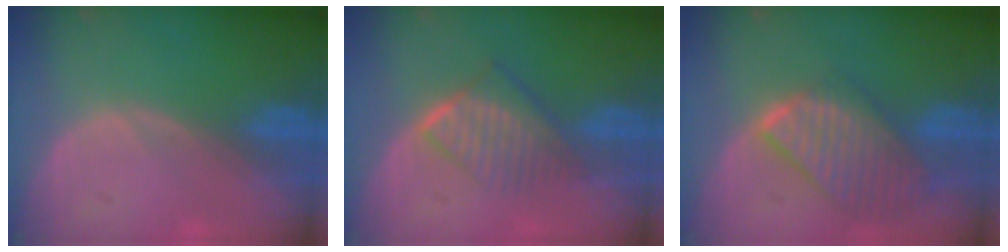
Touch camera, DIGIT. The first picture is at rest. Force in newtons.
{"total": 6.6, "press": 6.0, "slide": 2.9}
{"total": 9.7, "press": 8.4, "slide": 4.9}